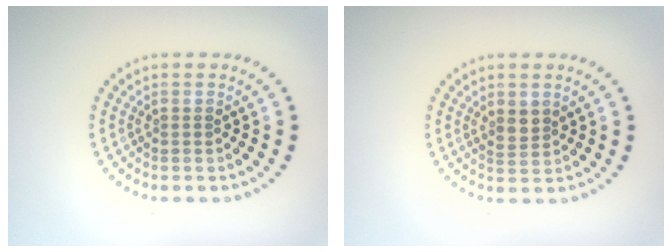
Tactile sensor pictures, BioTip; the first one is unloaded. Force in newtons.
{"total": 1.7, "press": 1.4, "slide": 0.8}